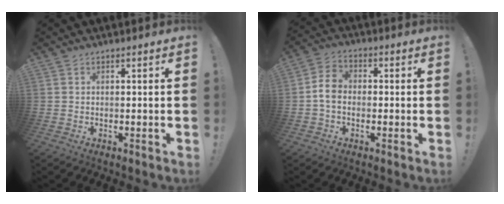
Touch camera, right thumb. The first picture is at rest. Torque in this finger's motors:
{"motor_torque": [-0.01, 0.30, 0.06, 0.08, 0.04]}